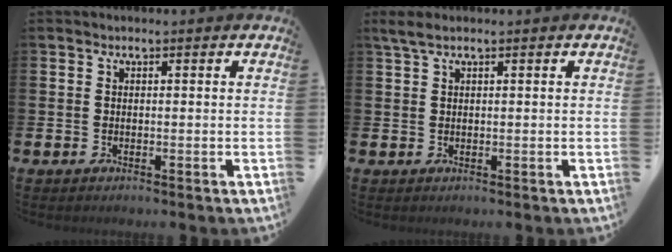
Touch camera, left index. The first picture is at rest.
{"total": 1.7, "force": [1.1, 0.2, 1.2], "torque": [-0.030, 0.005, 0.020]}